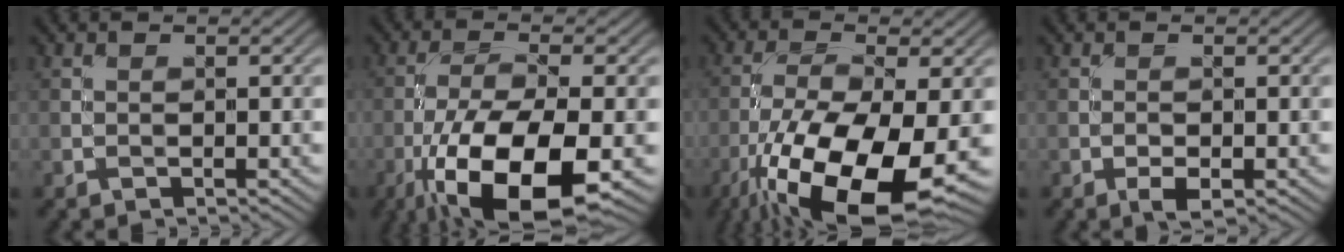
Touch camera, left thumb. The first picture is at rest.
{"total": 14.9, "force": [-6.6, 5.4, 12.2], "torque": [-0.239, -0.022, -0.119]}
{"total": 16.5, "force": [-7.6, 6.1, 13.3], "torque": [-0.272, -0.035, -0.138]}
{"total": 2.0, "force": [-1.0, 0.8, 1.6], "torque": [-0.025, -0.001, -0.019]}